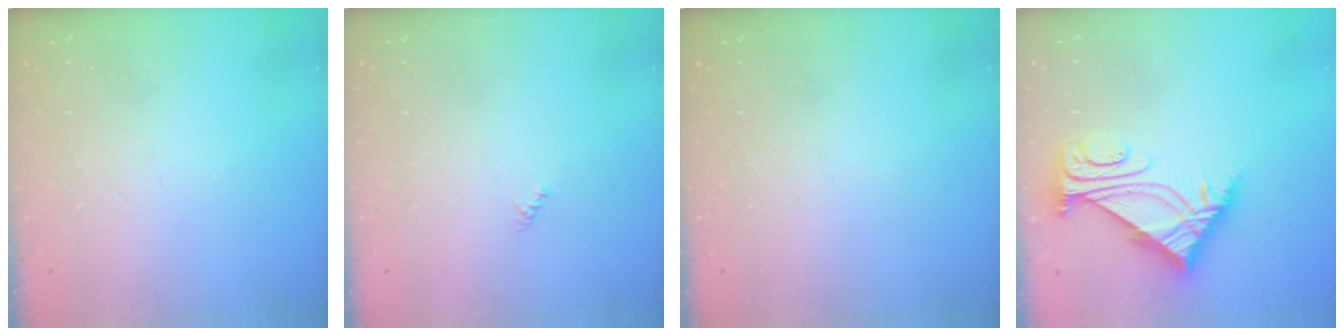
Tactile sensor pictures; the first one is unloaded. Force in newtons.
{"total": 0.0}
{"total": 0.0}
{"total": 7.3, "press": 7.2, "slide": 1.2}